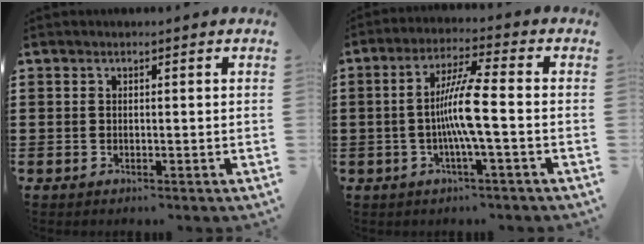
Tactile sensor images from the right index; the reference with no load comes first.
{"total": 7.8, "force": [-1.1, 0.1, 7.7], "torque": [-0.150, -0.006, -0.030]}